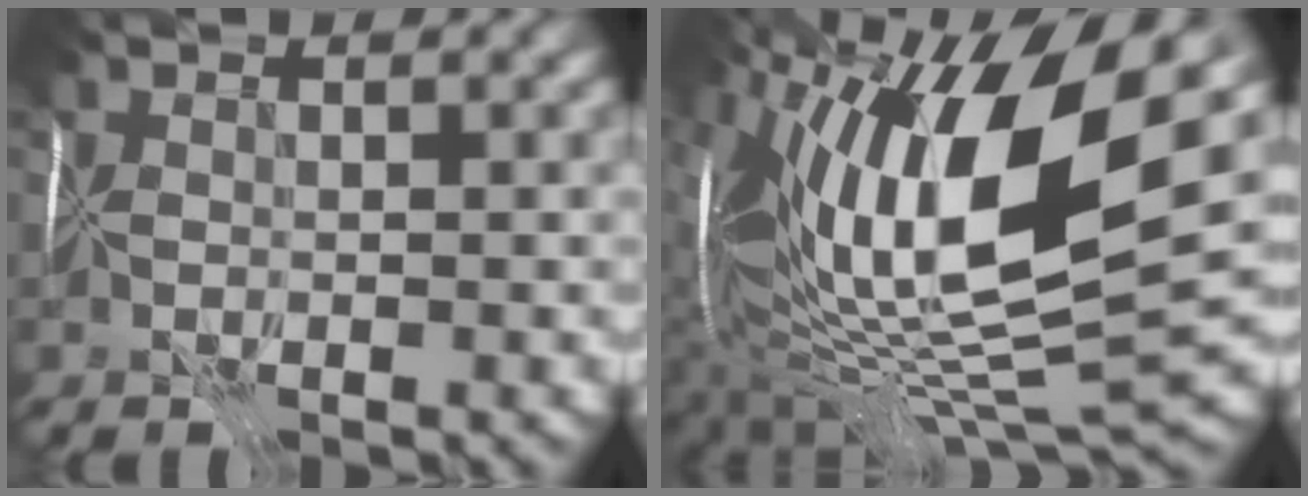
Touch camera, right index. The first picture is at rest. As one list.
[{"total": 16.8, "force": [3.4, 4.9, 15.7], "torque": [-0.277, -0.010, 0.064]}]